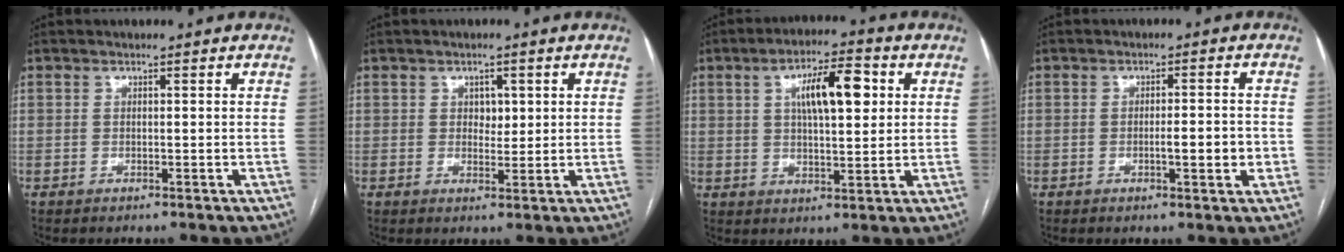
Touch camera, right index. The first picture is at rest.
{"total": 2.4, "force": [0.8, 1.6, 1.6], "torque": [-0.018, -0.001, 0.011]}
{"total": 9.5, "force": [2.8, 2.7, 8.6], "torque": [-0.149, 0.016, 0.046]}
{"total": 4.1, "force": [-1.0, 0.7, 3.9], "torque": [-0.061, 0.000, -0.010]}